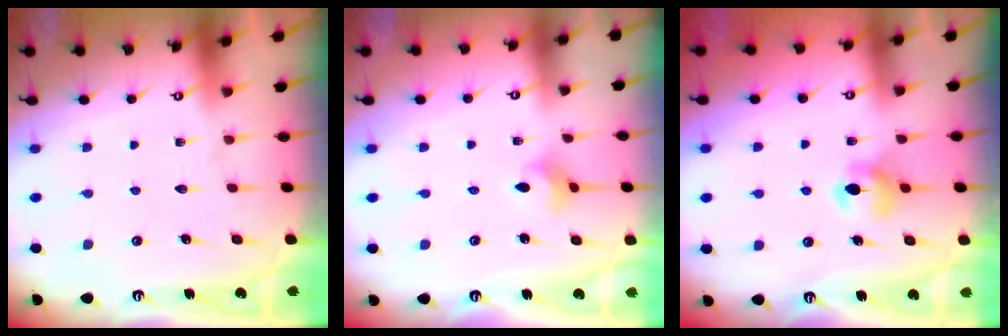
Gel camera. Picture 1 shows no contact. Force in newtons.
{"total": 4.0, "press": 4.0, "slide": 0.6}
{"total": 6.3, "press": 6.3, "slide": 0.4}